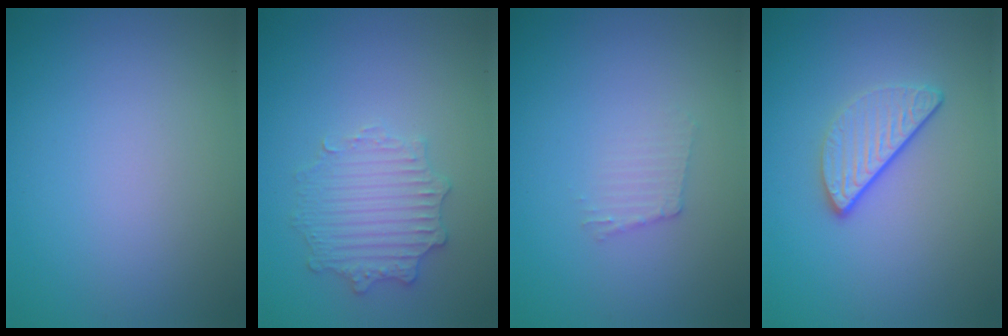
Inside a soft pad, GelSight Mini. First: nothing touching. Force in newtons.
{"total": 2.9, "press": 2.9, "slide": 0.1}
{"total": 1.2, "press": 1.2, "slide": 0.2}
{"total": 3.0, "press": 2.3, "slide": 1.8}